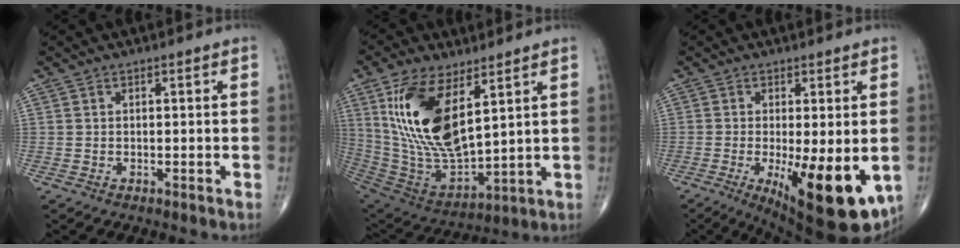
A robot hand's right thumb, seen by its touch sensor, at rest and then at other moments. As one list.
[{"total": 20.0, "force": [7.3, 9.0, 16.3], "torque": [-0.313, -0.033, 0.154]}, {"total": 16.1, "force": [-4.2, 5.2, 14.6], "torque": [-0.182, -0.027, -0.045]}]